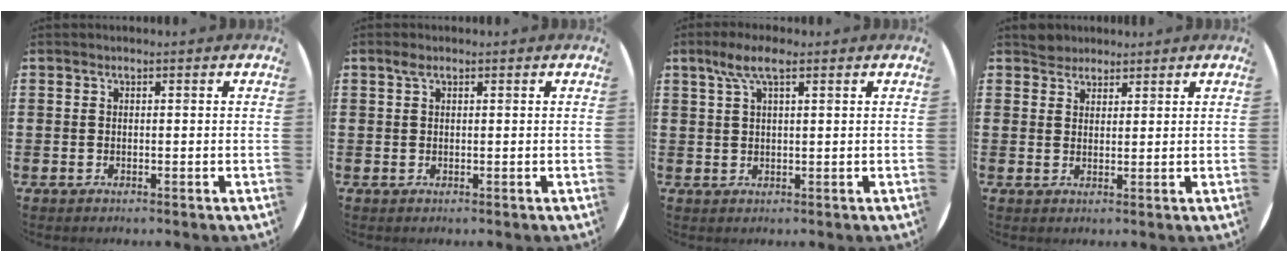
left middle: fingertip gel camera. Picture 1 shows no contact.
{"total": 0.9, "force": [0.5, 0.5, 0.6], "torque": [-0.006, 0.002, 0.007]}
{"total": 4.4, "force": [2.4, 1.2, 3.4], "torque": [-0.073, 0.008, 0.042]}
{"total": 2.5, "force": [2.3, 0.9, -0.2], "torque": [0.007, 0.002, 0.044]}